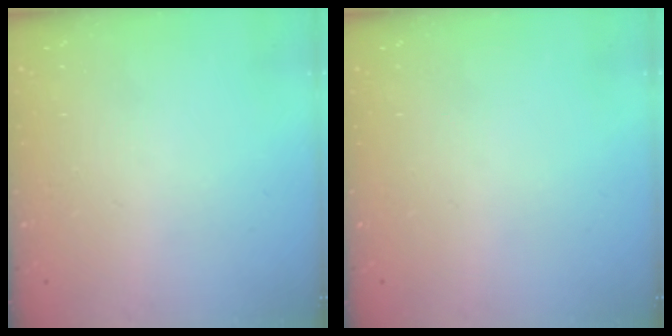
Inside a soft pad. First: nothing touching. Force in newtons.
{"total": 0.0}